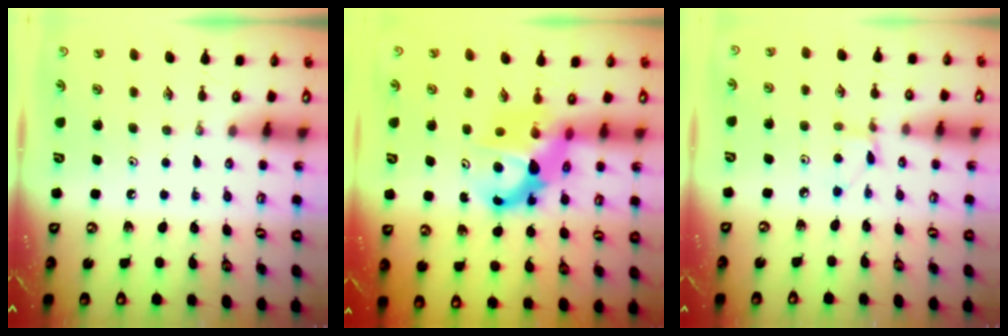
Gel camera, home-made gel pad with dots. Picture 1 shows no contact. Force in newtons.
{"total": 7.6, "press": 7.6, "slide": 0.6}
{"total": 2.6, "press": 2.6, "slide": 0.4}